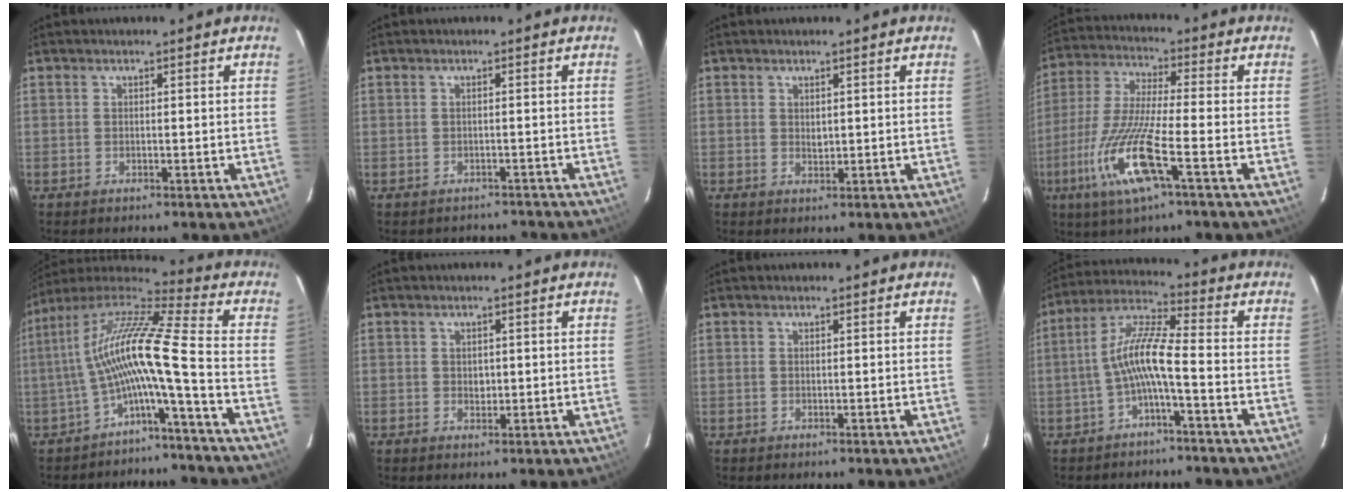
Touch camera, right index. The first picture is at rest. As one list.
[{"total": 4.6, "force": [-3.9, 2.2, 0.7], "torque": [-0.003, 0.011, -0.043]}, {"total": 1.1, "force": [0.4, 0.9, 0.6], "torque": [-0.009, 0.001, 0.009]}, {"total": 14.1, "force": [-5.9, 1.3, 12.7], "torque": [-0.280, -0.014, -0.119]}, {"total": 13.0, "force": [-3.8, -0.6, 12.5], "torque": [-0.223, 0.005, -0.076]}, {"total": 1.5, "force": [0.1, 1.3, 0.7], "torque": [-0.009, 0.003, 0.003]}, {"total": 0.0}, {"total": 7.9, "force": [-2.6, 0.7, 7.4], "torque": [-0.172, 0.019, -0.053]}]